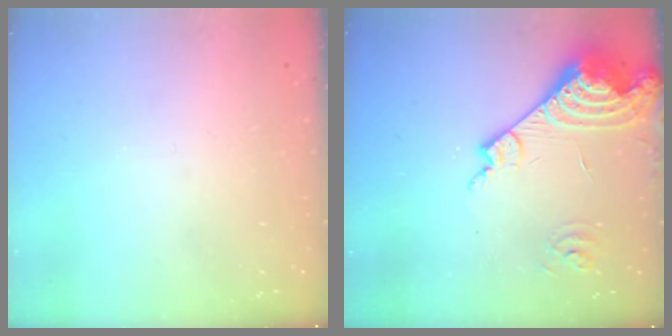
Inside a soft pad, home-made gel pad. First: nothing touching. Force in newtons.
{"total": 17.0, "press": 16.9, "slide": 2.0}